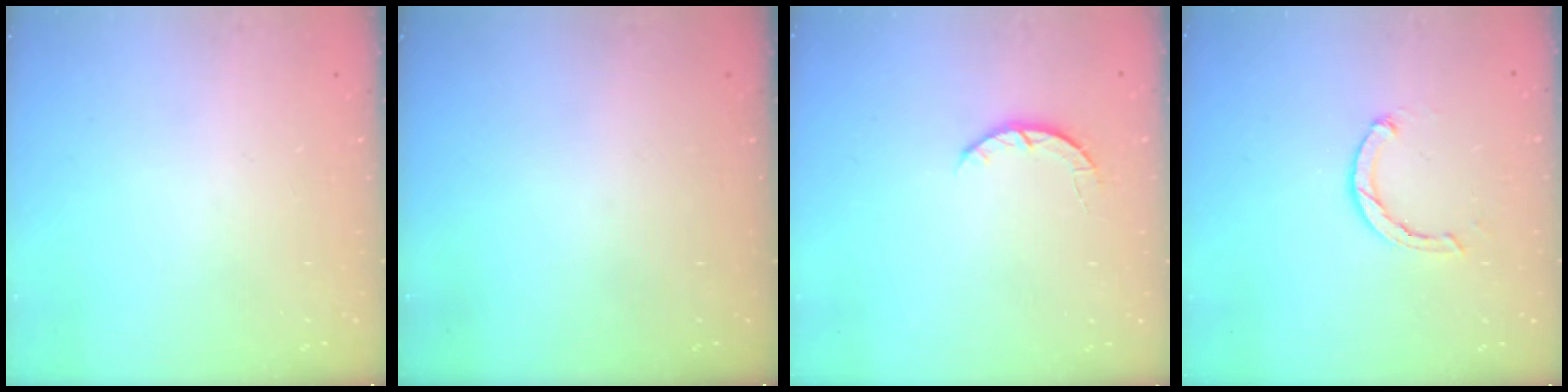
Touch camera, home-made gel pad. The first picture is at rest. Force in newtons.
{"total": 0.0}
{"total": 3.4, "press": 3.4, "slide": 0.6}
{"total": 2.3, "press": 2.3, "slide": 0.3}